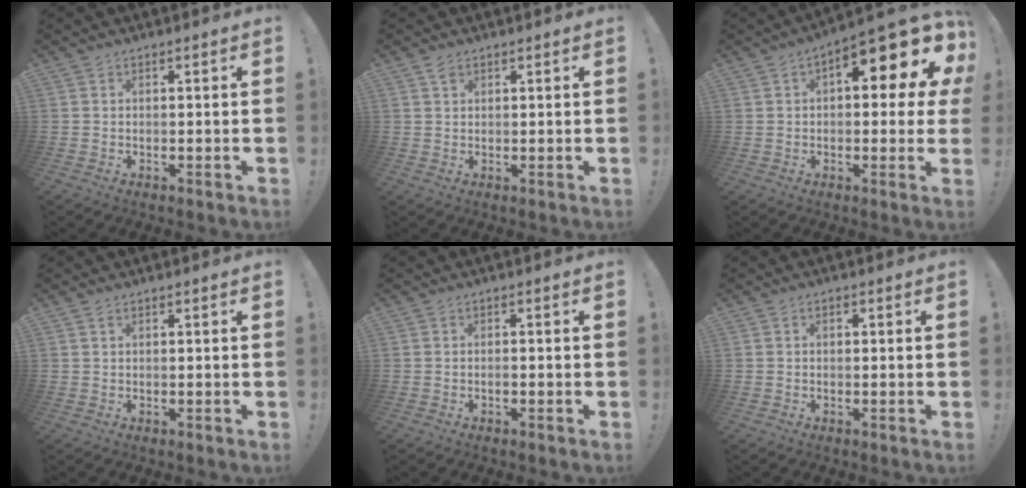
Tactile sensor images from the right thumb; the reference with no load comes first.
{"total": 1.9, "force": [1.4, 0.9, 0.9], "torque": [-0.005, -0.007, 0.023]}
{"total": 13.3, "force": [5.1, 5.4, 11.0], "torque": [-0.131, -0.037, 0.077]}
{"total": 0.9, "force": [0.7, 0.3, 0.5], "torque": [-0.003, -0.003, 0.012]}
{"total": 0.7, "force": [-0.4, 0.3, 0.4], "torque": [-0.009, 0.002, -0.007]}
{"total": 0.8, "force": [0.0, 0.7, 0.4], "torque": [-0.009, 0.004, -0.001]}